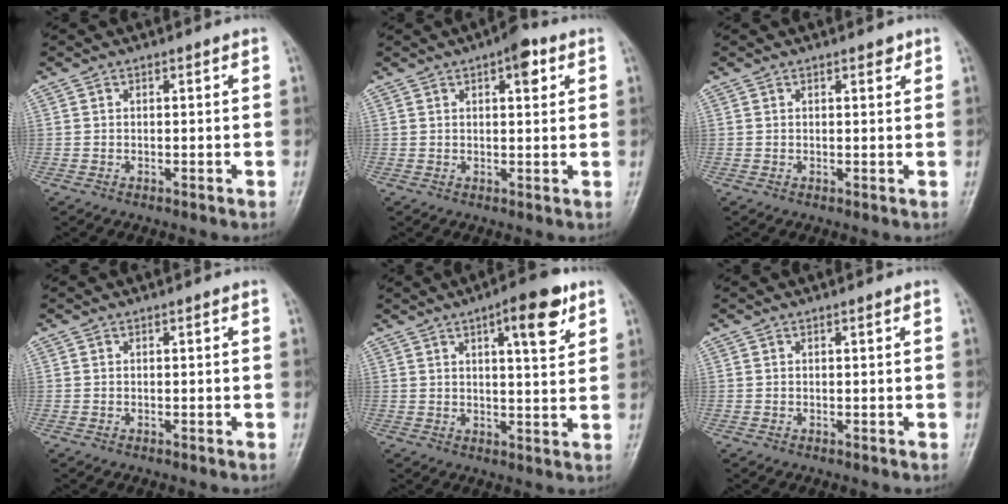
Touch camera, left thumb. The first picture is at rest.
{"total": 5.0, "force": [2.4, 2.0, 3.9], "torque": [-0.039, -0.004, 0.027]}
{"total": 1.1, "force": [0.7, 0.4, 0.7], "torque": [-0.007, -0.003, 0.010]}
{"total": 0.0}
{"total": 9.1, "force": [4.6, 2.6, 7.4], "torque": [-0.090, -0.020, 0.063]}
{"total": 0.0}